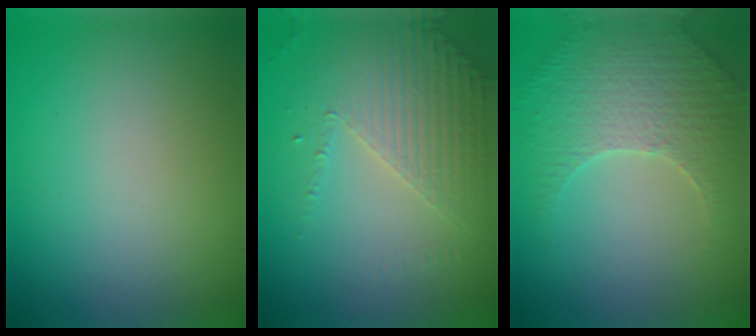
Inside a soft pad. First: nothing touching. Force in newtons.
{"total": 4.5, "press": 3.4, "slide": 2.9}
{"total": 3.9, "press": 3.6, "slide": 1.4}